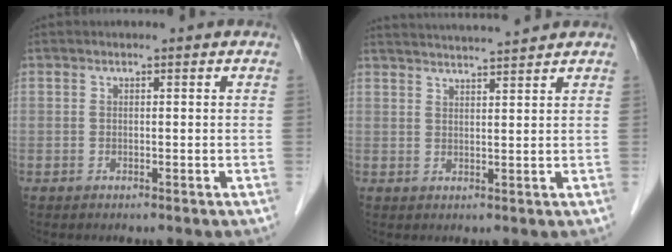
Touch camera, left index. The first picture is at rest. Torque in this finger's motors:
{"motor_torque": [0.57, -0.98, 0.05, 0.02]}